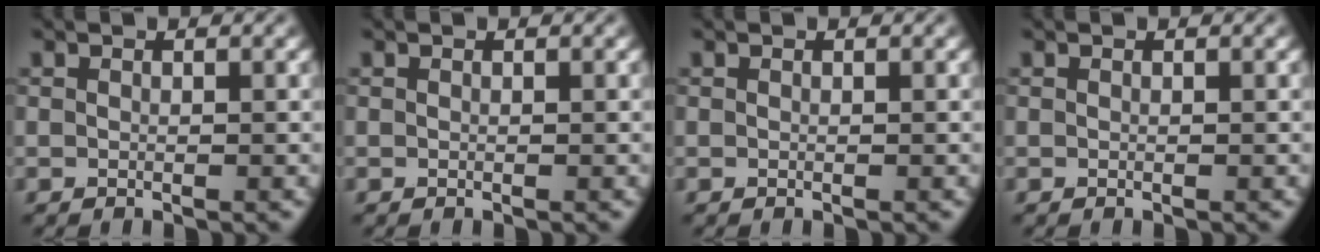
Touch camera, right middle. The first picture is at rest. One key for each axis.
{"total": 0.0}
{"total": 0.0}
{"total": 0.0}